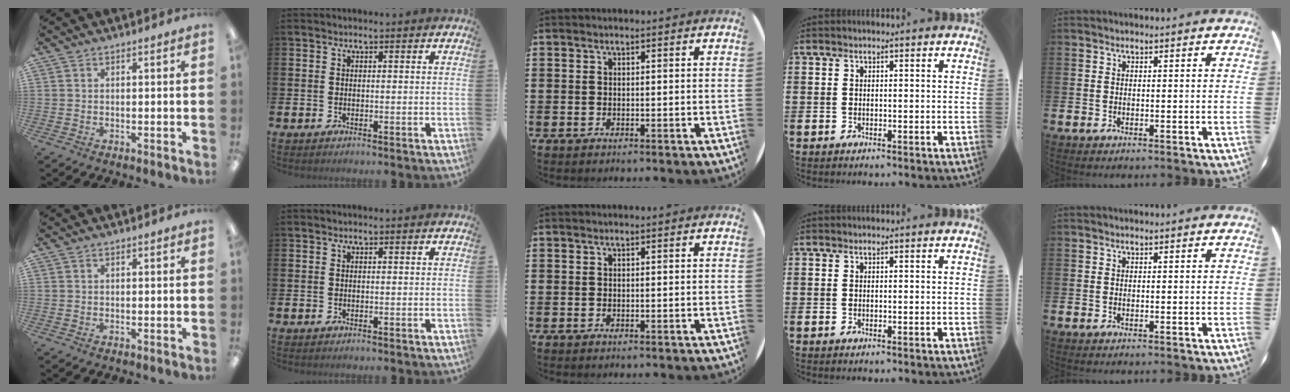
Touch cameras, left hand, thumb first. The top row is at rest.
{}